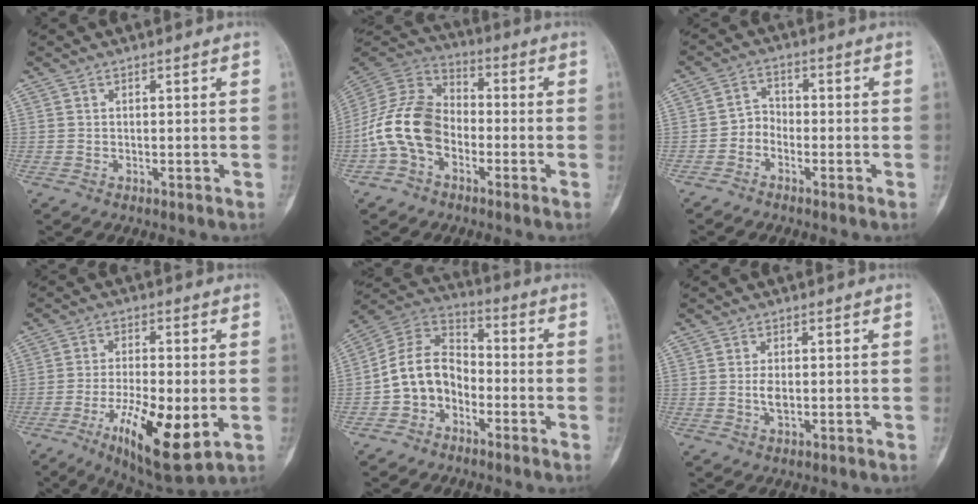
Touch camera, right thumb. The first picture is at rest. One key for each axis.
{"total": 14.2, "fx": -4.1, "fy": 9.9, "fz": 9.4, "tx": -0.176, "ty": 0.047, "tz": -0.089}
{"total": 3.3, "fx": -1.9, "fy": 2.4, "fz": 1.2, "tx": -0.008, "ty": 0.020, "tz": -0.045}
{"total": 15.4, "fx": -4.6, "fy": 5.1, "fz": 13.8, "tx": -0.233, "ty": -0.008, "tz": -0.067}
{"total": 11.2, "fx": -3.5, "fy": 8.5, "fz": 6.4, "tx": -0.099, "ty": 0.054, "tz": -0.079}
{"total": 2.5, "fx": 0.0, "fy": 1.3, "fz": 2.1, "tx": -0.042, "ty": -0.003, "tz": -0.001}